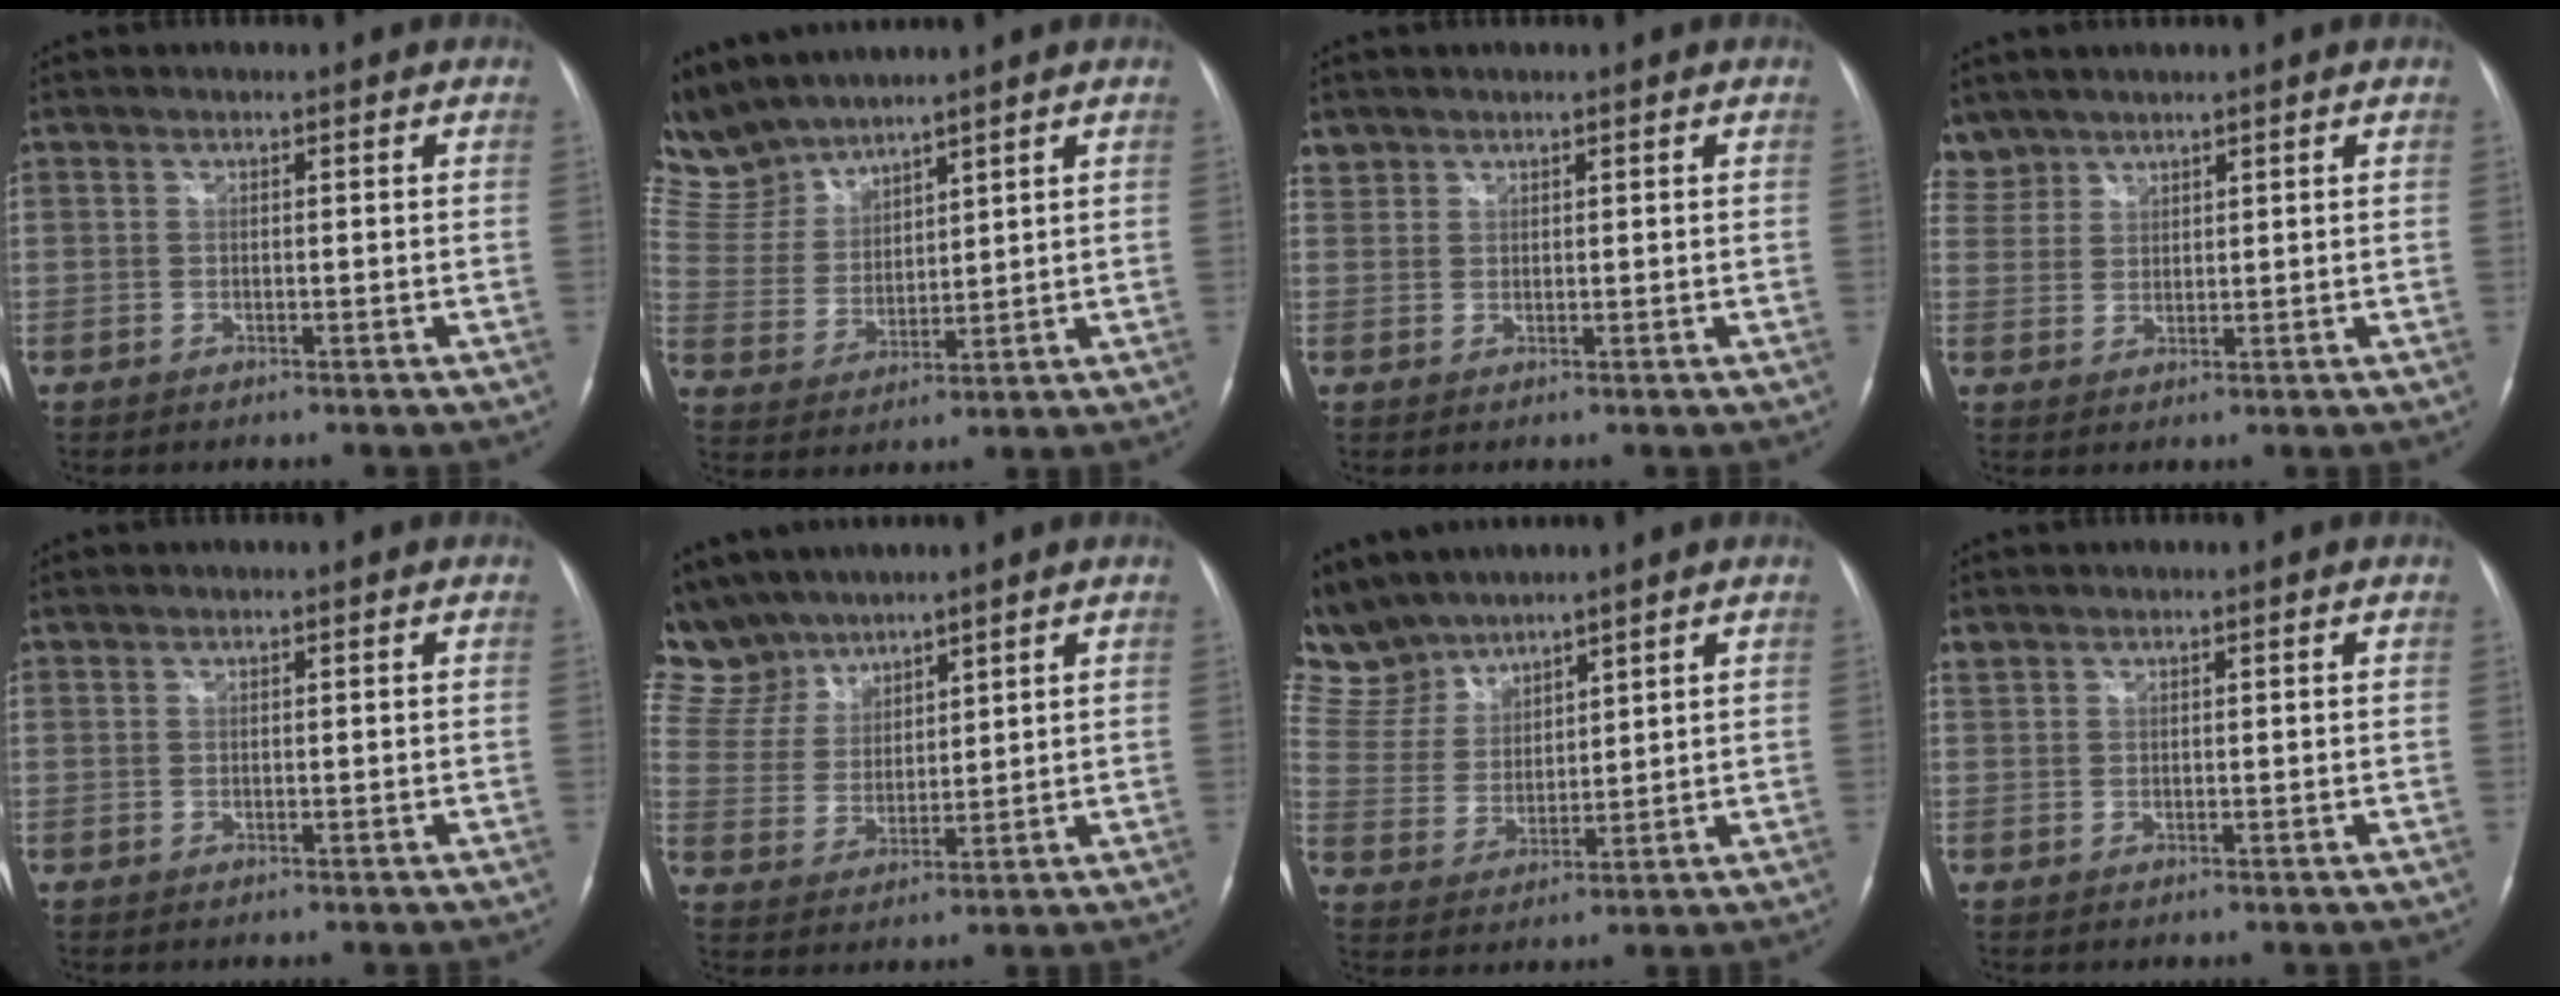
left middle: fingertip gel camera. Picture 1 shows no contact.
{"total": 9.1, "force": [8.9, 1.4, 0.8], "torque": [-0.041, 0.012, 0.201]}
{"total": 1.9, "force": [1.5, 1.1, -0.3], "torque": [0.011, 0.008, 0.026]}
{"total": 4.6, "force": [4.0, 2.2, -0.4], "torque": [0.012, 0.010, 0.087]}
{"total": 0.0}
{"total": 11.5, "force": [10.3, 4.9, 1.5], "torque": [-0.049, 0.018, 0.221]}
{"total": 10.7, "force": [10.0, 3.7, 1.5], "torque": [-0.051, 0.016, 0.217]}
{"total": 0.9, "force": [0.8, 0.4, 0.0], "torque": [-0.004, 0.011, 0.019]}